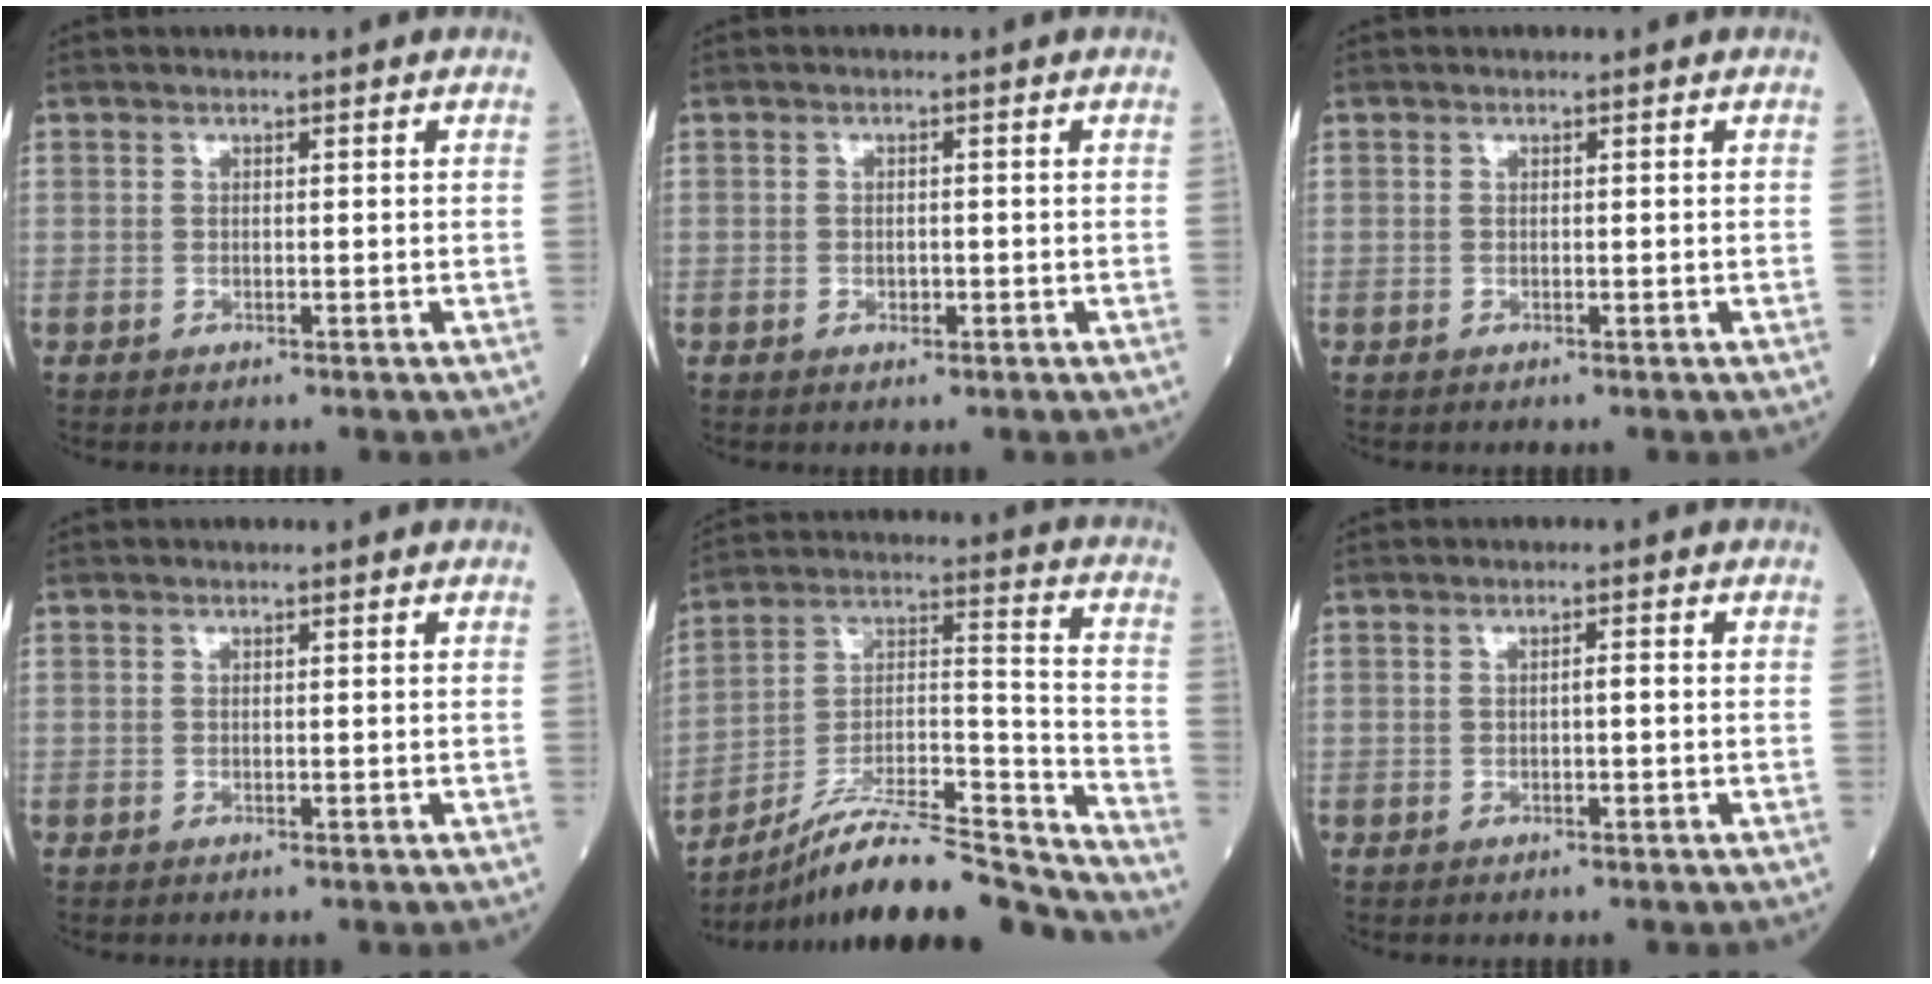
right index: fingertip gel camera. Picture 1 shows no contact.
{"total": 1.3, "force": [-0.5, 0.9, 0.9], "torque": [-0.014, 0.001, -0.006]}
{"total": 0.0}
{"total": 0.0}
{"total": 20.1, "force": [-18.5, 0.3, 7.8], "torque": [-0.128, 0.029, -0.313]}
{"total": 0.8, "force": [-0.1, 0.0, 0.7], "torque": [-0.012, 0.001, 0.000]}